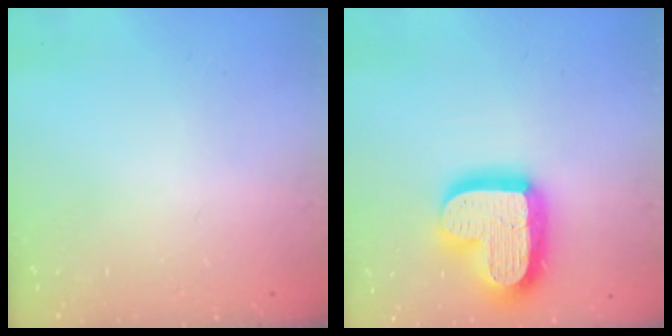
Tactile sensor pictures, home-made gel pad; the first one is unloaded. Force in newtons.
{"total": 20.7, "press": 20.7, "slide": 1.7}